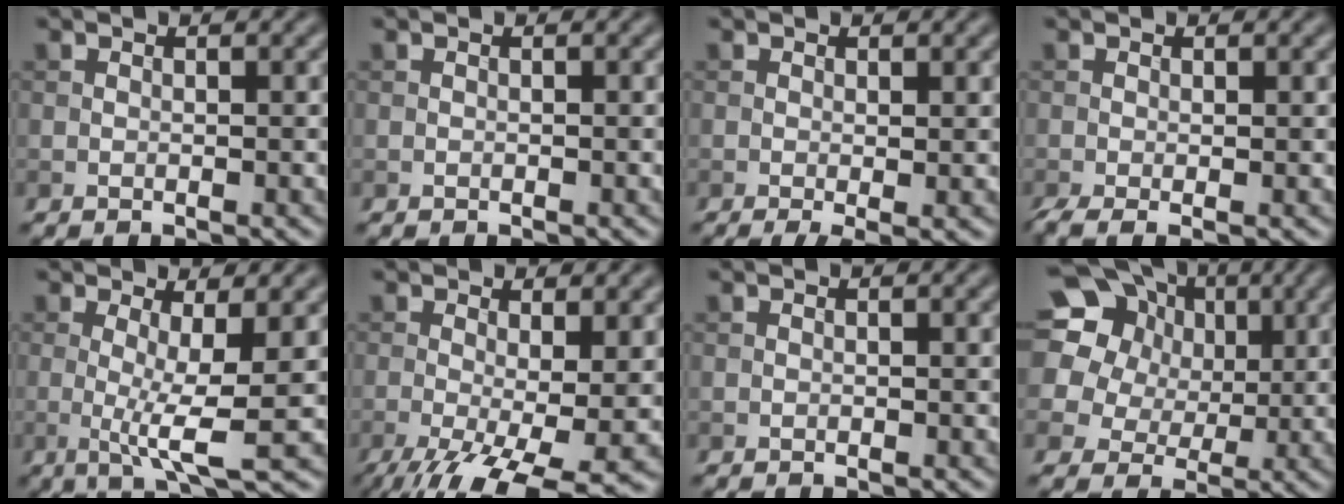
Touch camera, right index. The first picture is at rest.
{"total": 0.0}
{"total": 1.9, "force": [-0.3, 0.3, 1.8], "torque": [-0.031, -0.012, -0.004]}
{"total": 2.2, "force": [-0.7, 0.5, 2.0], "torque": [-0.042, -0.011, -0.014]}
{"total": 4.9, "force": [-0.1, 0.8, 4.8], "torque": [-0.085, -0.013, -0.003]}
{"total": 9.2, "force": [-3.7, 2.7, 8.0], "torque": [-0.140, -0.025, -0.057]}
{"total": 0.0}
{"total": 22.3, "force": [9.4, 17.8, 9.4], "torque": [-0.240, 0.061, 0.144]}